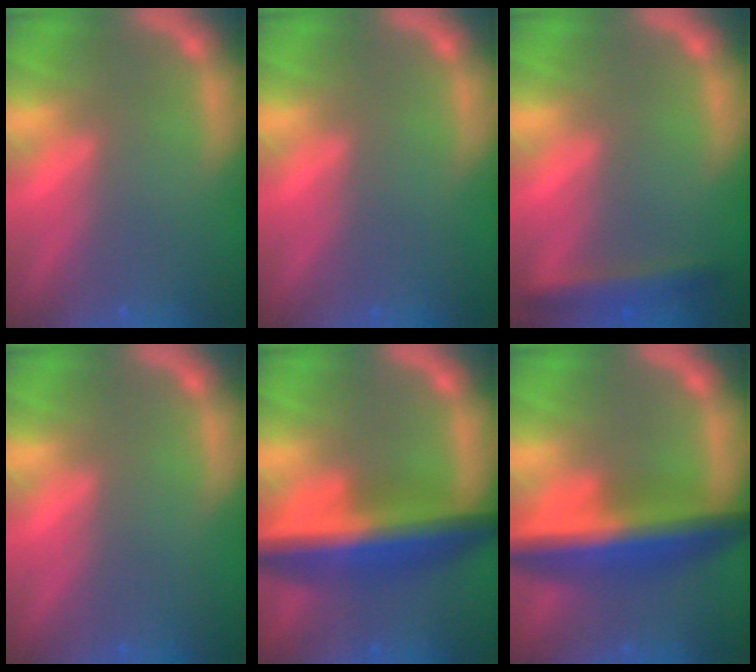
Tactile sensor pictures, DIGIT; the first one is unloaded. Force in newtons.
{"total": 0.0}
{"total": 3.0}
{"total": 0.0}
{"total": 9.0}
{"total": 8.5}